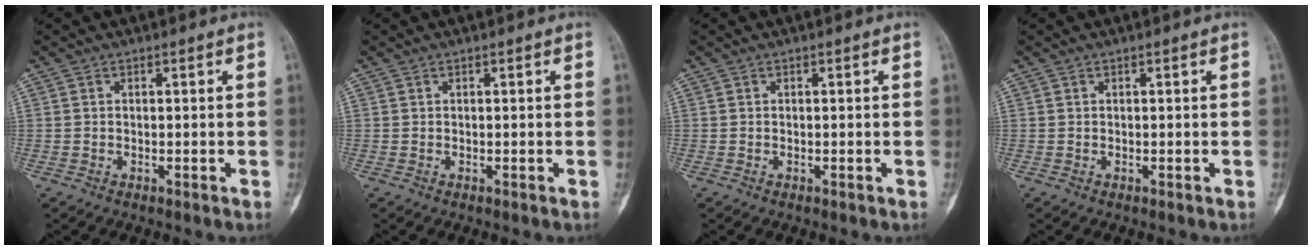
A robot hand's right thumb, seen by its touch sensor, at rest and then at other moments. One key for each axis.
{"total": 0.0}
{"total": 0.0}
{"total": 0.0}